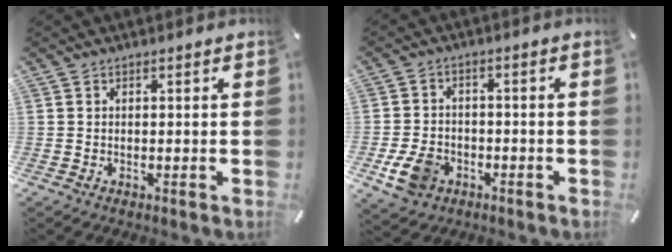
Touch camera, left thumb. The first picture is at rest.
{"total": 8.4, "force": [-3.4, 6.4, 4.4], "torque": [-0.090, 0.014, -0.061]}